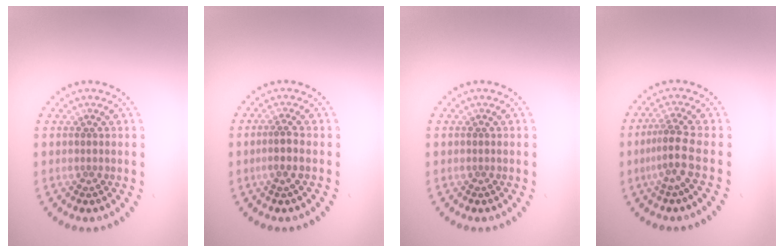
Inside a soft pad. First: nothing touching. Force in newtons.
{"total": 1.5, "press": 1.2, "slide": 0.9}
{"total": 0.0}
{"total": 2.7, "press": 1.9, "slide": 2.0}